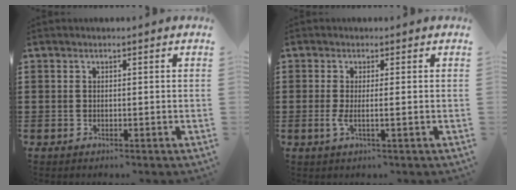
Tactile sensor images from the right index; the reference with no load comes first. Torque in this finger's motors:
{"motor_torque": [-0.01, 0.19, 0.05, 0.00]}